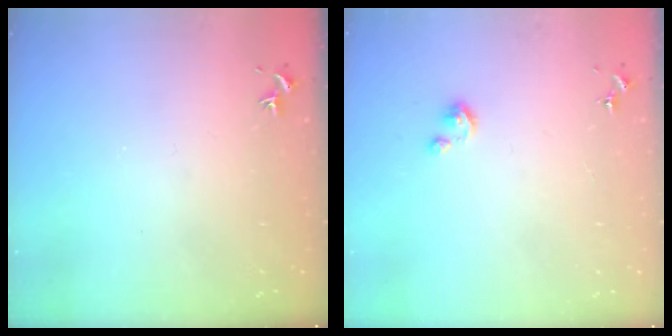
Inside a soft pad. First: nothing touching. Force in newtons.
{"total": 3.0, "press": 2.9, "slide": 0.2}